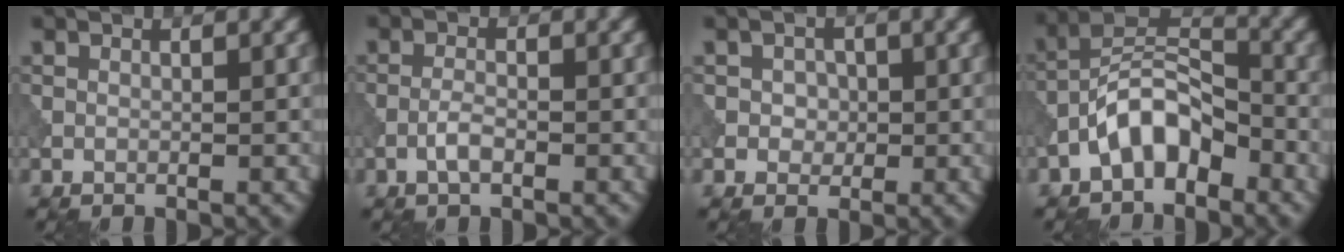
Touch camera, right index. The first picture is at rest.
{"total": 1.8, "force": [-0.9, 0.5, 1.4], "torque": [-0.031, 0.002, -0.021]}
{"total": 1.4, "force": [0.0, 1.2, 0.7], "torque": [-0.011, 0.000, -0.003]}
{"total": 5.7, "force": [-3.3, 2.7, 3.9], "torque": [-0.060, 0.022, -0.066]}